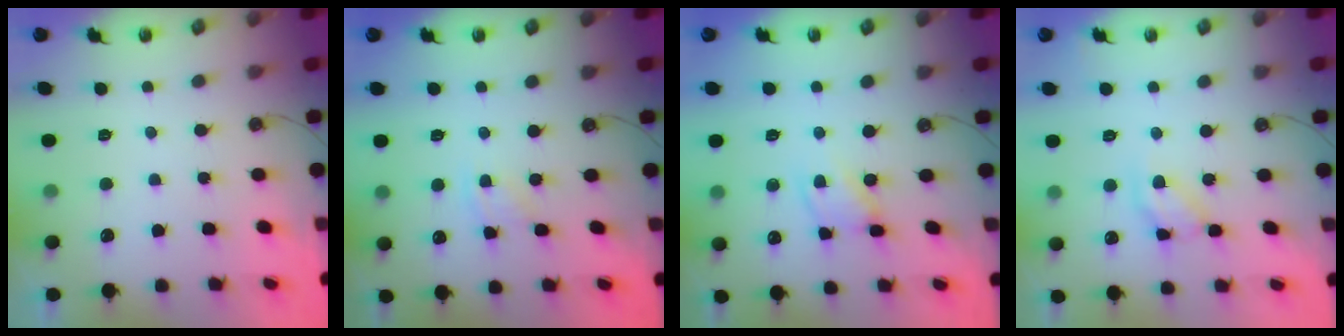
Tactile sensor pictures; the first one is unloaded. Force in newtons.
{"total": 4.6, "press": 4.6, "slide": 0.5}
{"total": 2.8, "press": 2.8, "slide": 0.2}
{"total": 11.9, "press": 11.8, "slide": 1.4}